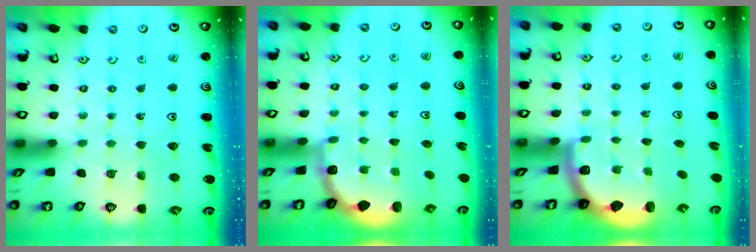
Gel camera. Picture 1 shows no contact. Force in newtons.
{"total": 1.9, "press": 1.8, "slide": 0.7}
{"total": 1.9, "press": 1.8, "slide": 0.5}